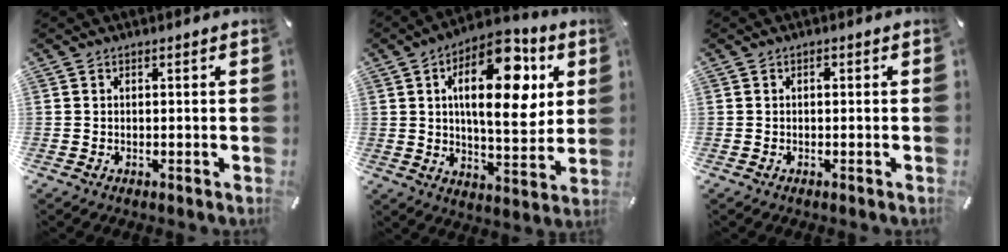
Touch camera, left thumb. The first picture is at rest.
{"total": 20.3, "force": [7.2, 10.0, 16.2], "torque": [-0.238, -0.027, 0.111]}
{"total": 0.6, "force": [0.0, 0.4, 0.4], "torque": [-0.010, 0.000, 0.000]}